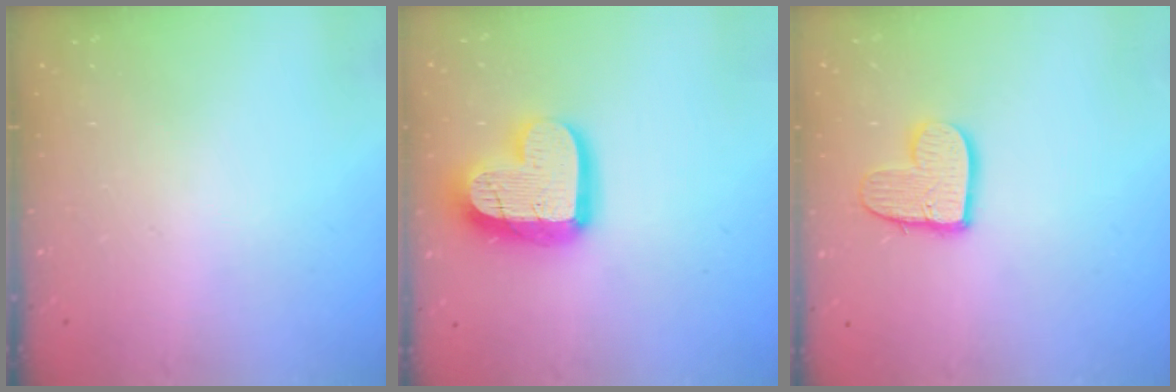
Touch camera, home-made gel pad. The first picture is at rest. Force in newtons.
{"total": 19.2, "press": 19.1, "slide": 1.8}
{"total": 10.9, "press": 10.8, "slide": 0.7}